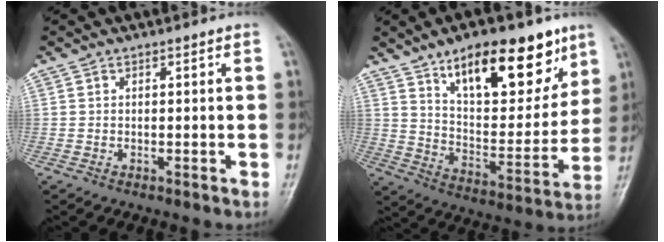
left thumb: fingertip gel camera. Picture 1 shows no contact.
{"total": 20.9, "force": [12.6, 9.1, 14.0], "torque": [-0.158, -0.057, 0.208]}